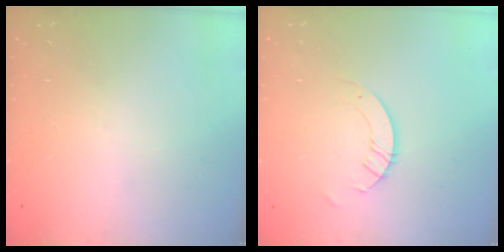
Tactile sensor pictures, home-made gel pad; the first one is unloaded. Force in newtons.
{"total": 2.6, "press": 2.6, "slide": 0.2}